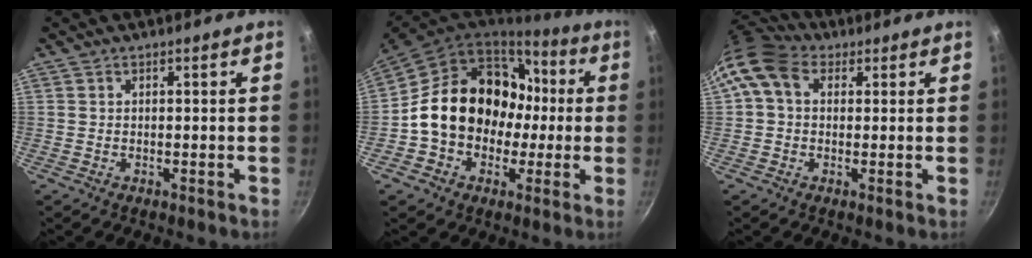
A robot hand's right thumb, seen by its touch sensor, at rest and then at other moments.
{"total": 20.1, "force": [0.1, 16.1, 12.0], "torque": [-0.172, 0.056, 0.009]}
{"total": 10.6, "force": [3.2, 7.7, 6.4], "torque": [-0.119, 0.016, 0.041]}